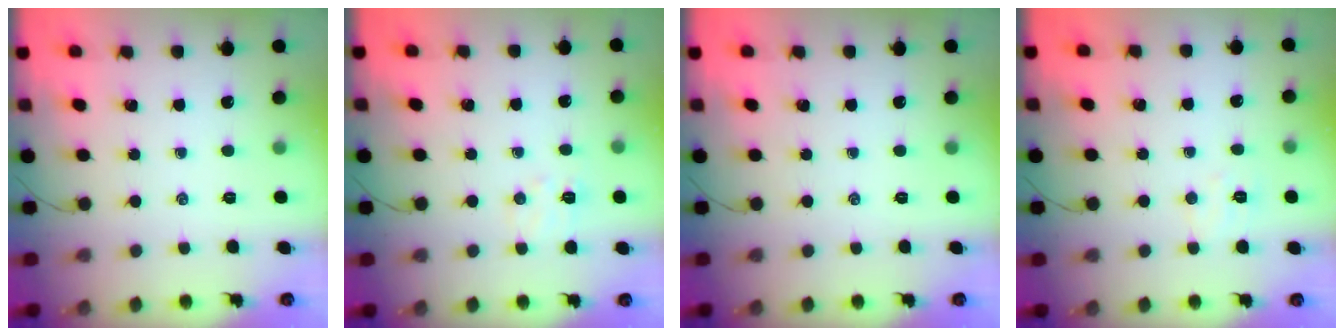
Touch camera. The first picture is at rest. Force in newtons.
{"total": 5.6, "press": 5.5, "slide": 1.2}
{"total": 0.0}
{"total": 4.0, "press": 3.9, "slide": 0.7}